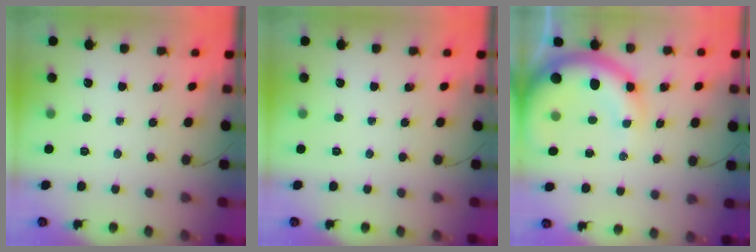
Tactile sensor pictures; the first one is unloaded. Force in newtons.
{"total": 0.0}
{"total": 12.2, "press": 11.9, "slide": 2.7}